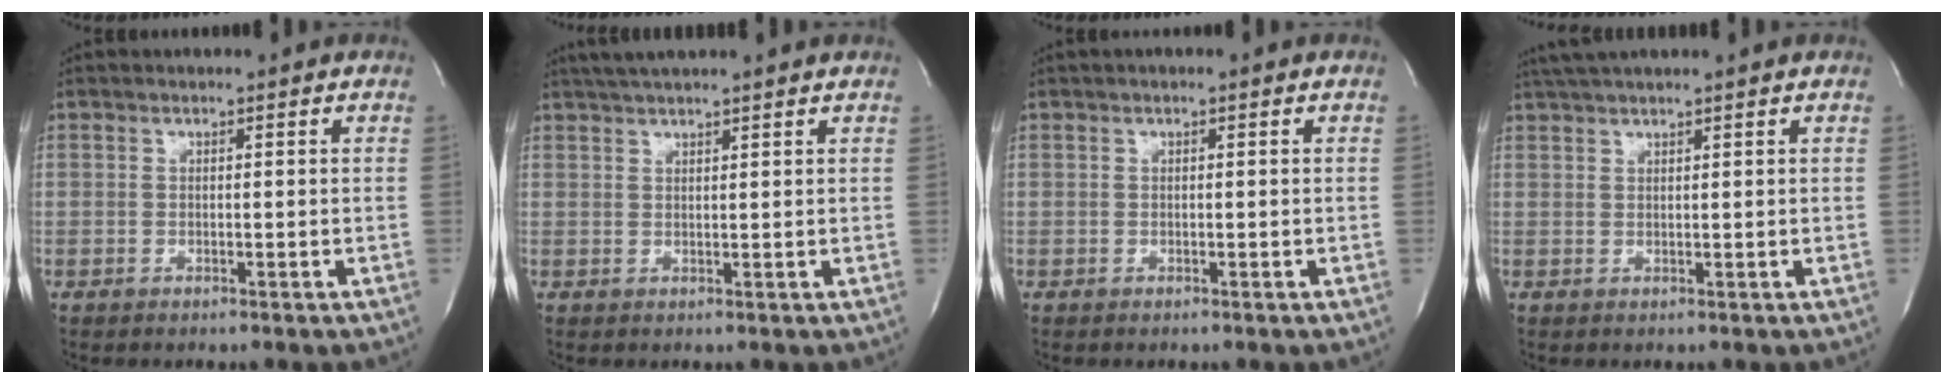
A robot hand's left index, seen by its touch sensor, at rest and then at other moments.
{"total": 6.1, "force": [5.3, -0.1, 3.1], "torque": [-0.053, 0.029, 0.081]}
{"total": 0.0}
{"total": 4.6, "force": [3.9, -0.5, 2.3], "torque": [-0.040, 0.028, 0.071]}